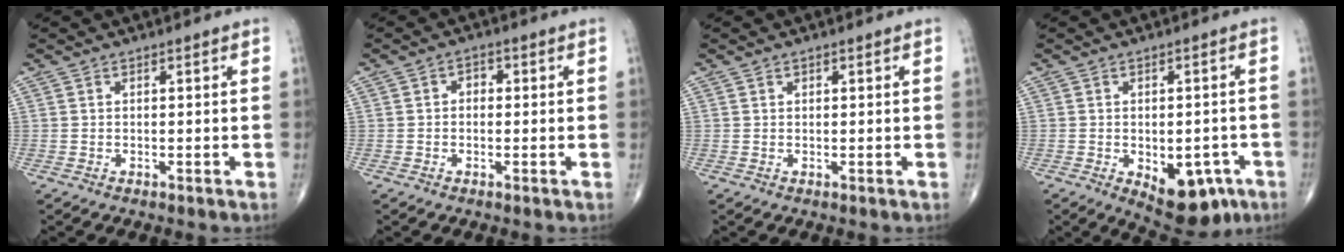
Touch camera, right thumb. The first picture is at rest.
{"total": 2.1, "force": [0.1, 1.6, 1.3], "torque": [-0.008, 0.011, -0.005]}
{"total": 0.5, "force": [0.3, 0.3, 0.3], "torque": [0.000, -0.001, 0.003]}
{"total": 11.3, "force": [-4.7, 6.2, 8.2], "torque": [-0.080, 0.014, -0.052]}